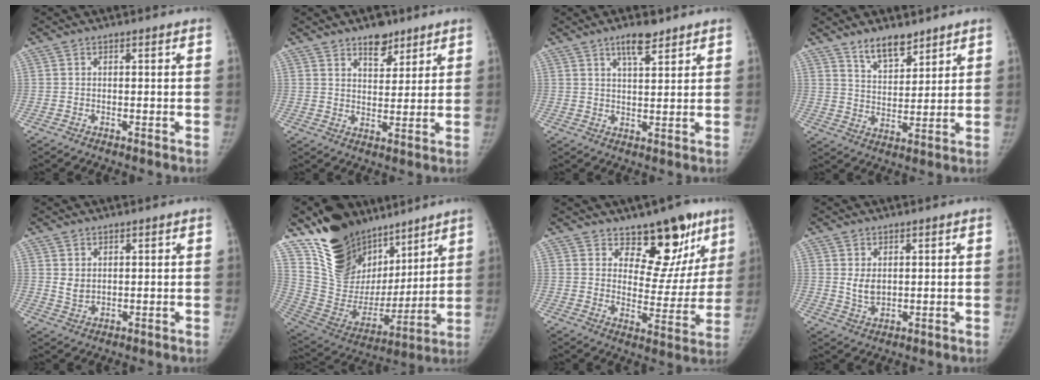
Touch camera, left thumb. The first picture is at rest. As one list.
[{"total": 6.2, "force": [4.5, 3.3, 2.9], "torque": [-0.016, -0.029, 0.073]}, {"total": 5.5, "force": [3.9, 1.7, 3.5], "torque": [-0.047, -0.024, 0.065]}, {"total": 7.7, "force": [5.9, 3.4, 3.6], "torque": [-0.033, -0.047, 0.106]}, {"total": 2.9, "force": [1.4, 2.2, 1.4], "torque": [-0.016, -0.015, 0.033]}, {"total": 25.5, "force": [17.2, 15.0, 11.4], "torque": [-0.152, -0.067, 0.308]}, {"total": 14.5, "force": [9.6, 7.8, 7.5], "torque": [-0.027, -0.059, 0.142]}, {"total": 3.9, "force": [1.2, 2.7, 2.5], "torque": [-0.033, -0.015, 0.030]}]